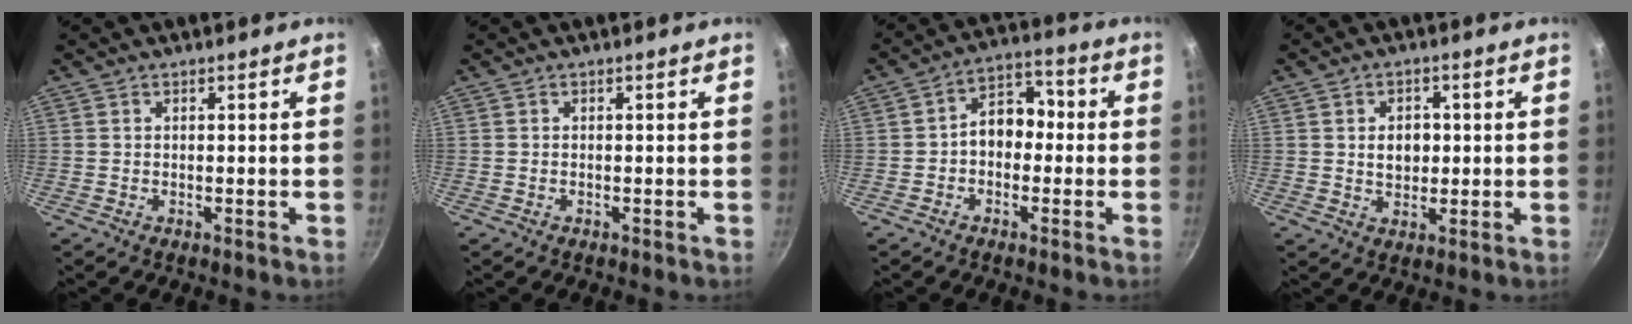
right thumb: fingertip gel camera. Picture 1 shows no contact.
{"total": 0.0}
{"total": 8.1, "force": [-0.7, 5.8, 5.6], "torque": [-0.058, 0.035, -0.026]}
{"total": 5.2, "force": [0.6, 3.8, 3.4], "torque": [-0.029, -0.002, 0.011]}